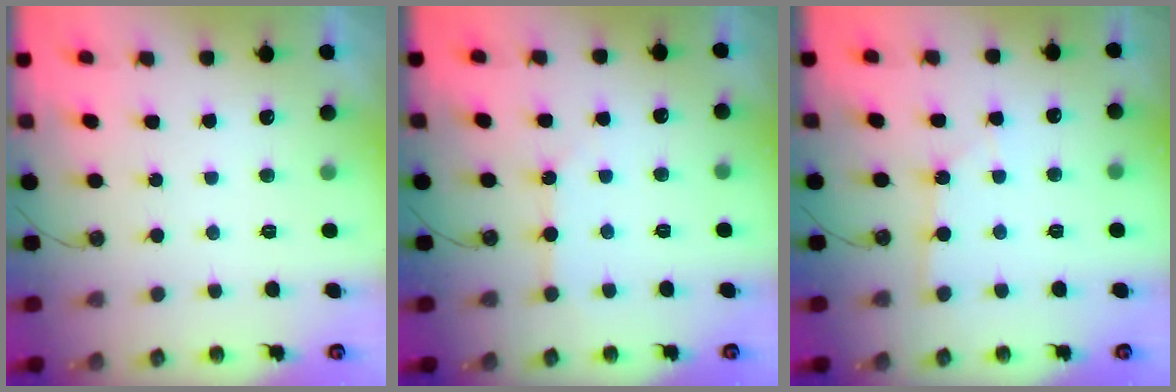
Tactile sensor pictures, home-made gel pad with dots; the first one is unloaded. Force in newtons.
{"total": 2.1, "press": 2.0, "slide": 0.3}
{"total": 2.2, "press": 2.2, "slide": 0.4}